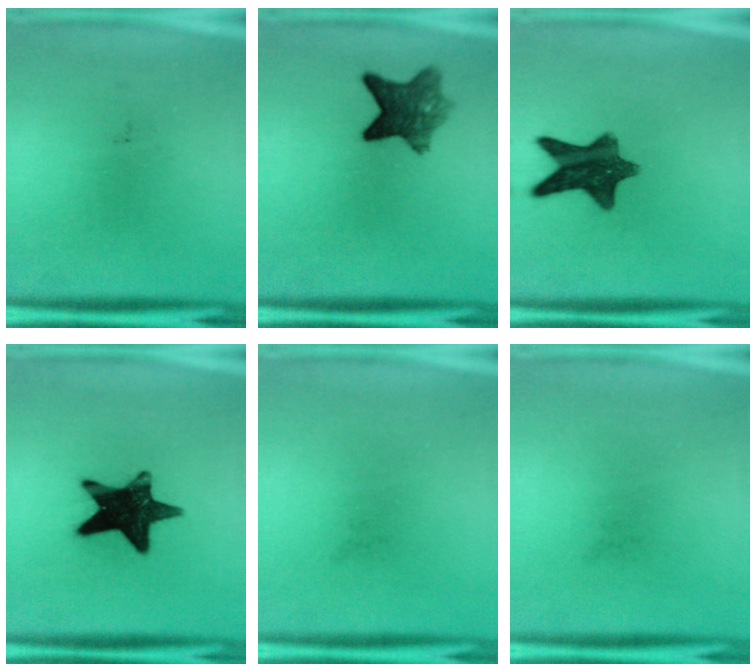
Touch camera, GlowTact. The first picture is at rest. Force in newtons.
{"total": 7.5}
{"total": 11.1}
{"total": 16.4}
{"total": 0.0}
{"total": 0.0}